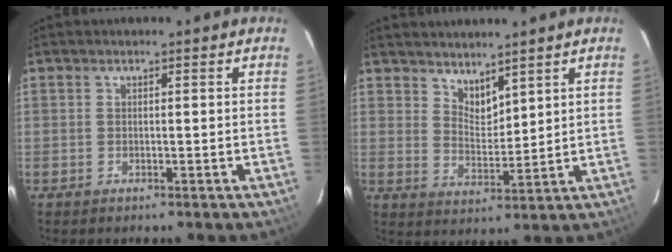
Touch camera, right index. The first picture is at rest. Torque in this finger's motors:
{"motor_torque": [-0.08, 0.14, 0.00, 0.00]}